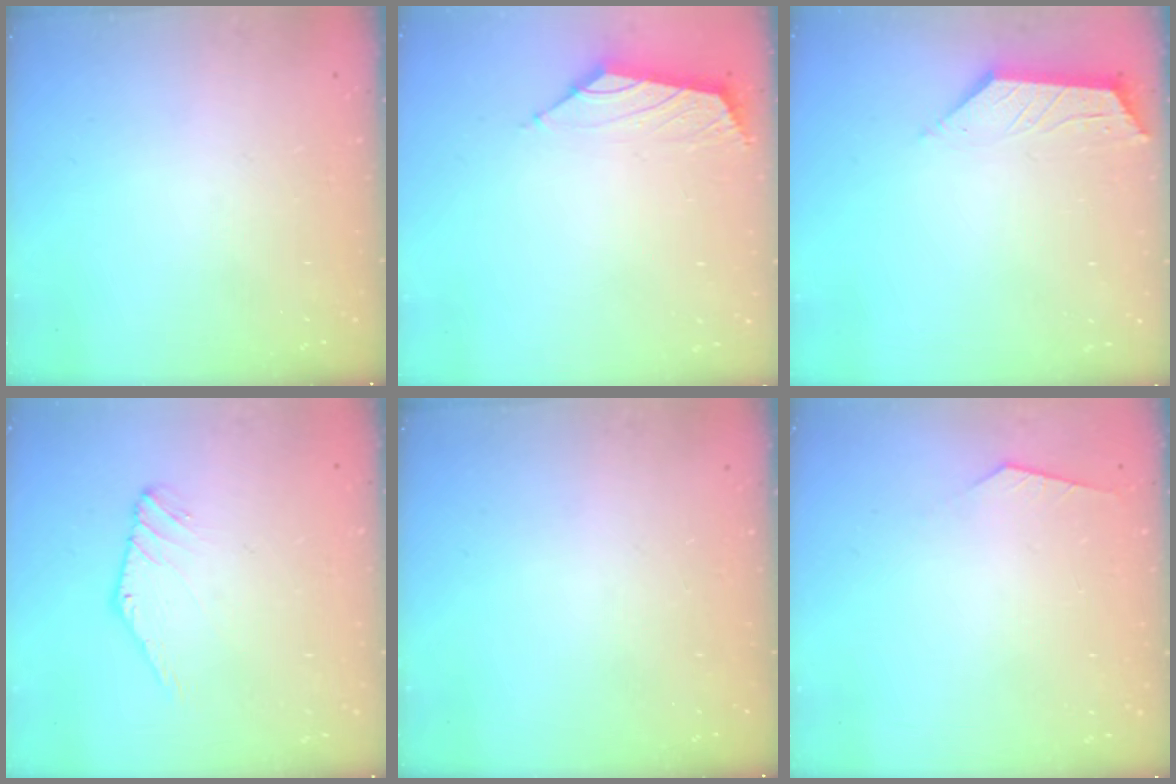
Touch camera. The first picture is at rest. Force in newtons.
{"total": 1.6, "press": 1.5, "slide": 0.7}
{"total": 3.0, "press": 2.9, "slide": 0.5}
{"total": 1.4, "press": 1.4, "slide": 0.1}
{"total": 0.0}
{"total": 2.4, "press": 2.4, "slide": 0.4}